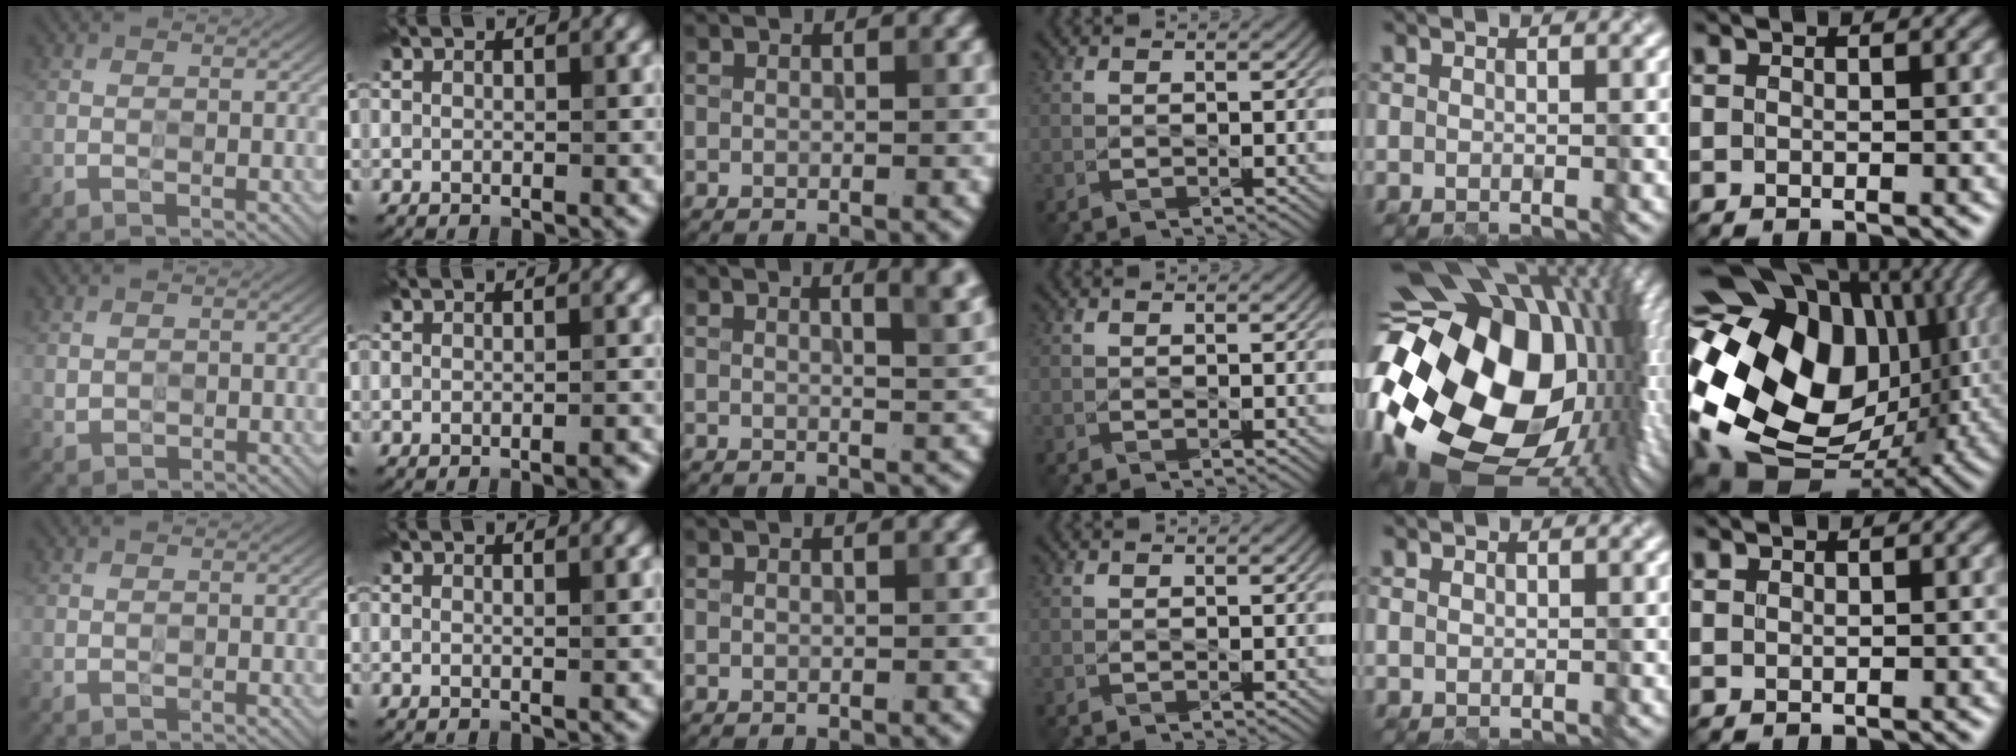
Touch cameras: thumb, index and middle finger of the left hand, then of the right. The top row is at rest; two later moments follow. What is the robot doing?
{"motion": "wipe", "object": "plastic plate"}